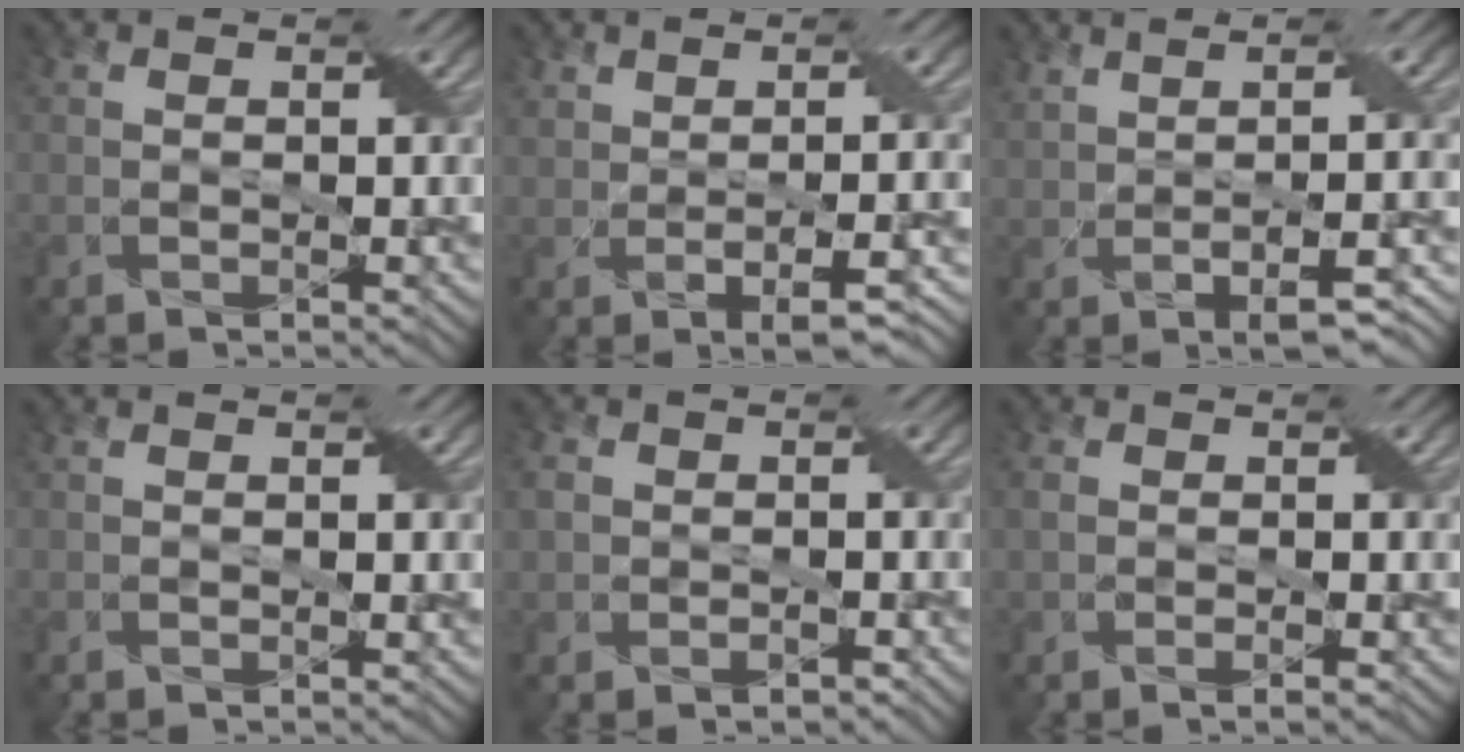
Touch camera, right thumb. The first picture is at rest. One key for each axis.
{"total": 5.4, "fx": -0.4, "fy": 2.2, "fz": 5.0, "tx": -0.087, "ty": -0.002, "tz": 0.001}
{"total": 8.5, "fx": 0.5, "fy": 2.7, "fz": 8.0, "tx": -0.108, "ty": 0.021, "tz": 0.018}
{"total": 0.0}
{"total": 3.2, "fx": -0.5, "fy": 2.7, "fz": 1.6, "tx": -0.043, "ty": -0.003, "tz": -0.007}
{"total": 2.1, "fx": -0.4, "fy": 1.2, "fz": 1.7, "tx": -0.037, "ty": -0.002, "tz": -0.005}